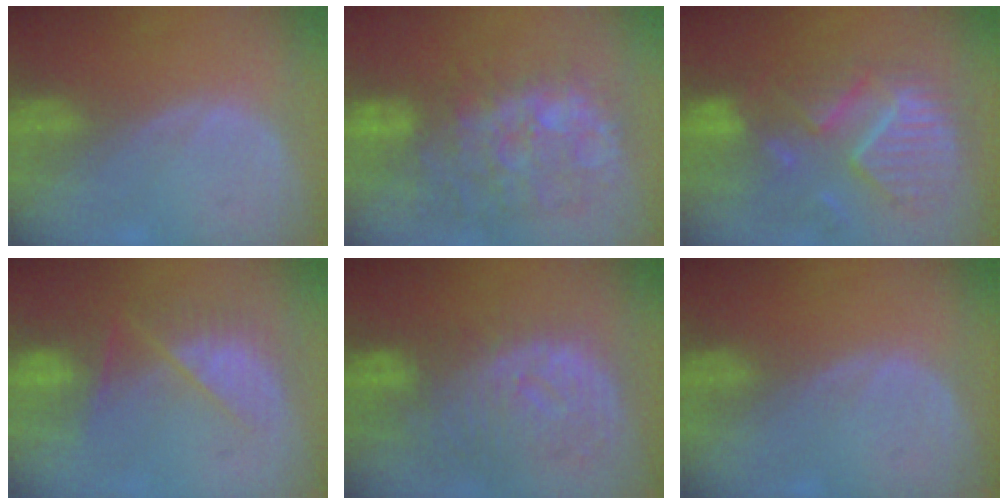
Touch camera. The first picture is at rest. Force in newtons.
{"total": 12.5, "press": 11.3, "slide": 5.4}
{"total": 11.8, "press": 10.4, "slide": 5.5}
{"total": 7.5, "press": 7.3, "slide": 1.9}
{"total": 11.3, "press": 9.9, "slide": 5.5}
{"total": 0.0}